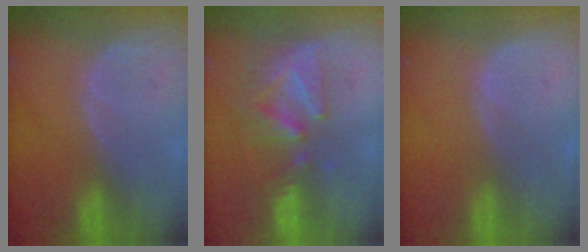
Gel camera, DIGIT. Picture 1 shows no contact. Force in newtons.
{"total": 8.5, "press": 7.7, "slide": 3.6}
{"total": 0.0}